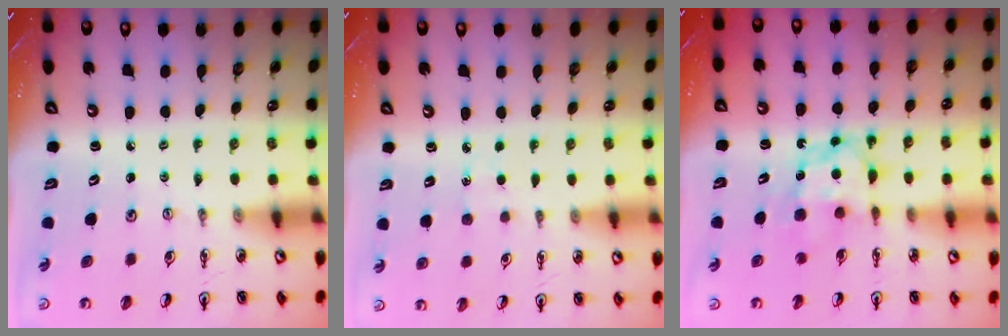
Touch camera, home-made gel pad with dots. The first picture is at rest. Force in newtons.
{"total": 2.4, "press": 2.4, "slide": 0.3}
{"total": 7.2, "press": 7.2, "slide": 0.6}